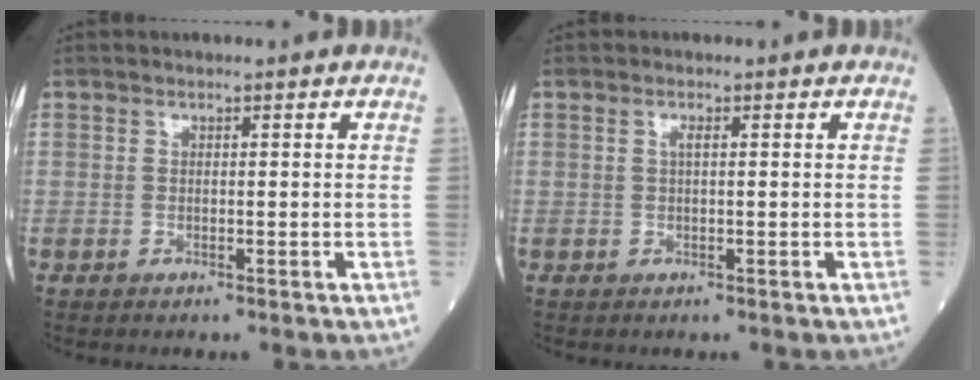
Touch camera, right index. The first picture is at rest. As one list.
[{"total": 0.9, "force": [0.2, 0.1, 0.8], "torque": [-0.019, 0.002, 0.002]}]